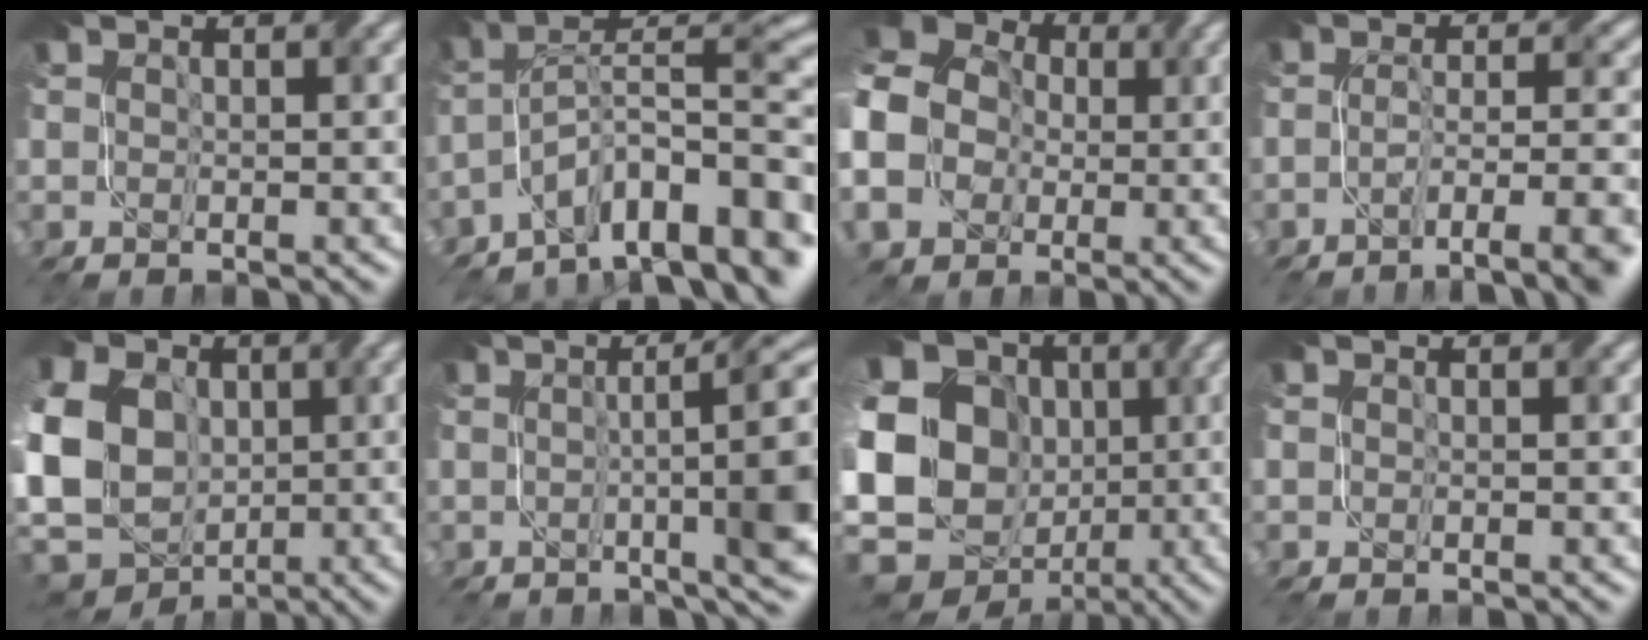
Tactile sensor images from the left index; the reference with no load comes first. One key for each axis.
{"total": 11.5, "fx": -6.5, "fy": 4.1, "fz": 8.5, "tx": -0.132, "ty": 0.027, "tz": -0.109}
{"total": 17.7, "fx": -2.9, "fy": 16.1, "fz": 6.7, "tx": -0.185, "ty": -0.020, "tz": -0.085}
{"total": 6.9, "fx": -3.8, "fy": 1.4, "fz": 5.6, "tx": -0.076, "ty": 0.004, "tz": -0.062}
{"total": 19.3, "fx": 0.5, "fy": 15.7, "fz": 11.2, "tx": -0.259, "ty": 0.001, "tz": -0.035}
{"total": 9.8, "fx": 0.6, "fy": 2.4, "fz": 9.4, "tx": -0.085, "ty": 0.016, "tz": 0.004}
{"total": 21.1, "fx": -1.3, "fy": 17.6, "fz": 11.5, "tx": -0.219, "ty": 0.002, "tz": -0.061}
{"total": 0.0}